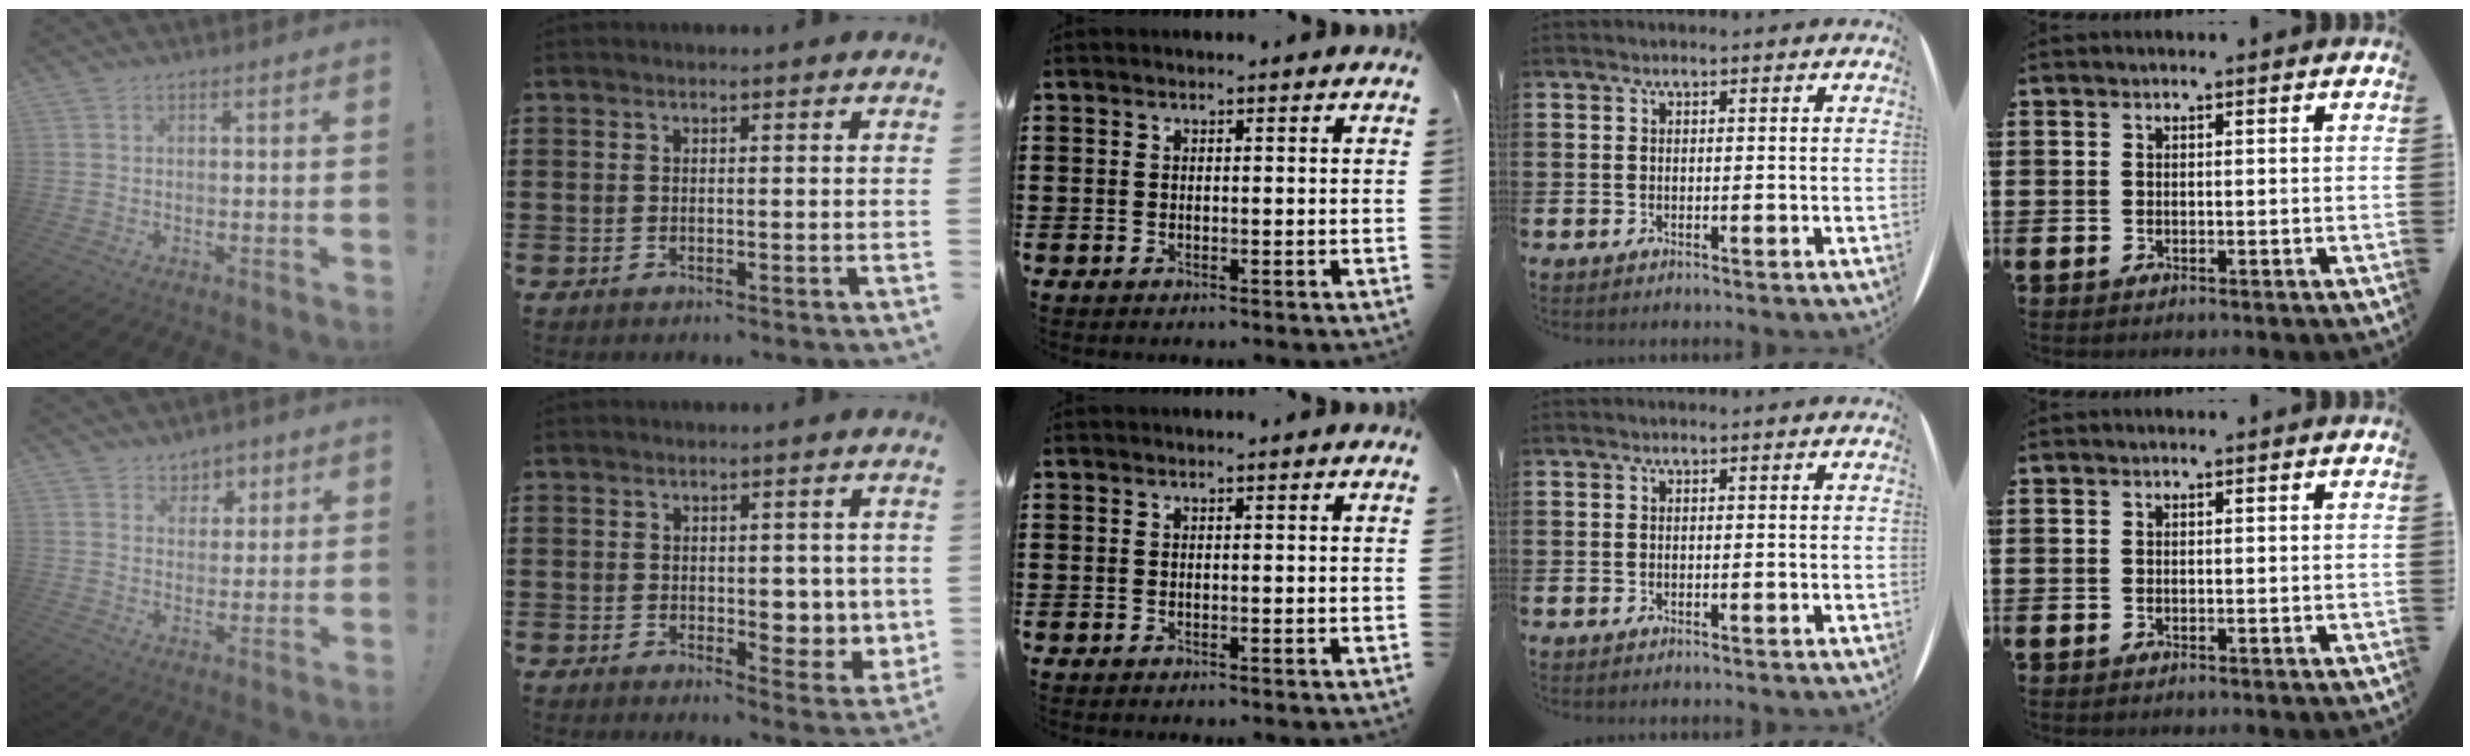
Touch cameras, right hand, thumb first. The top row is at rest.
{"thumb": {"total": 5.3, "force": [3.3, 4.1, 0.2], "torque": [0.005, -0.026, 0.064]}, "index": {"total": 4.3, "force": [0.6, 3.0, 2.9], "torque": [-0.032, -0.001, 0.005]}}